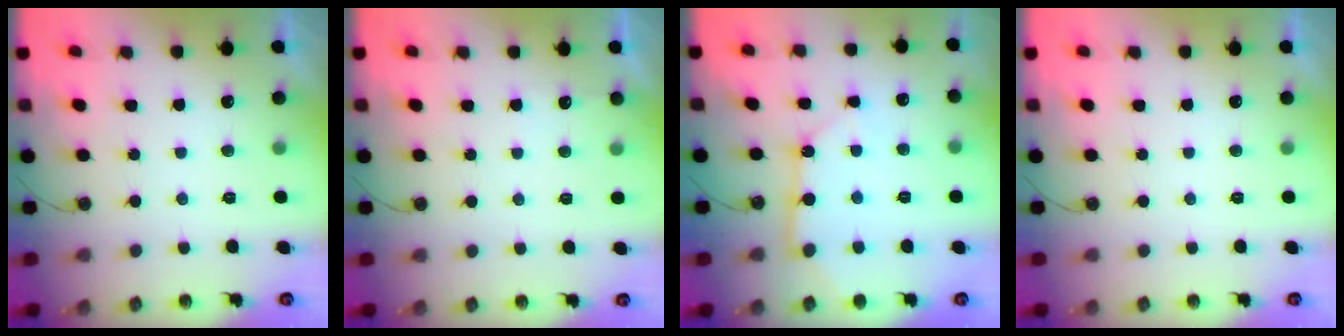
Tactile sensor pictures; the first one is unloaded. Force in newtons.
{"total": 3.6, "press": 3.6, "slide": 0.5}
{"total": 10.3, "press": 10.2, "slide": 0.9}
{"total": 0.0}